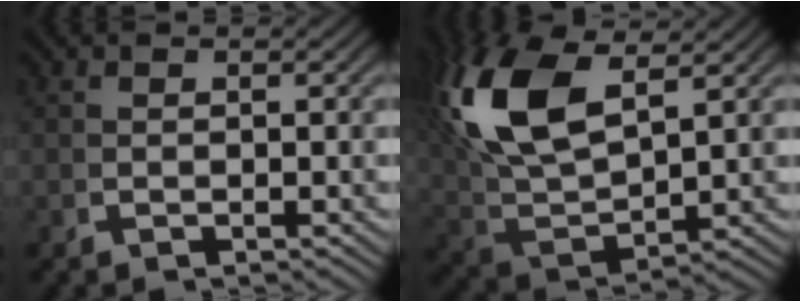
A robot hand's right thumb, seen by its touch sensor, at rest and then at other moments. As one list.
[{"total": 10.4, "force": [2.9, 5.8, 8.1], "torque": [-0.206, -0.013, 0.066]}]